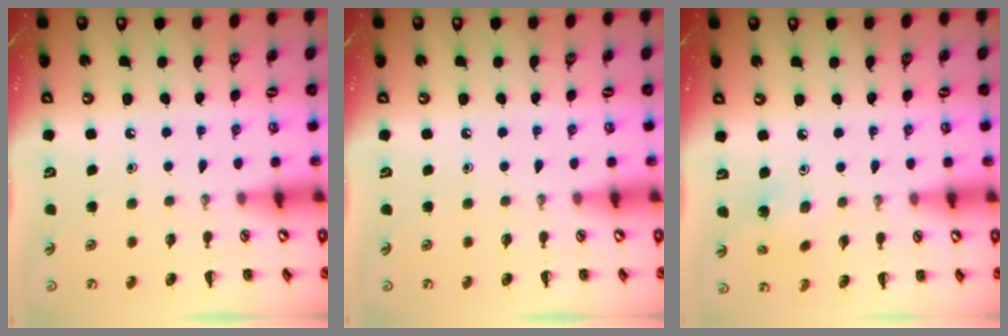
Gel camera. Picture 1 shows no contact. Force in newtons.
{"total": 0.0}
{"total": 2.1, "press": 2.0, "slide": 0.5}